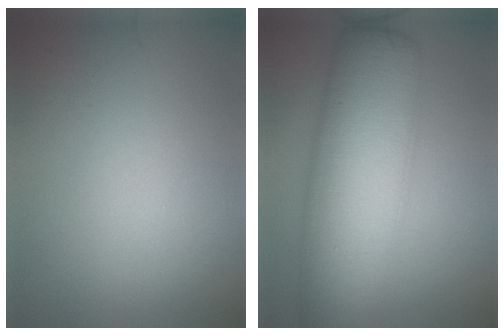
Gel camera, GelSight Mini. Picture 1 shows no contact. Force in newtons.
{"total": 11.8, "press": 11.8, "slide": 0.0}